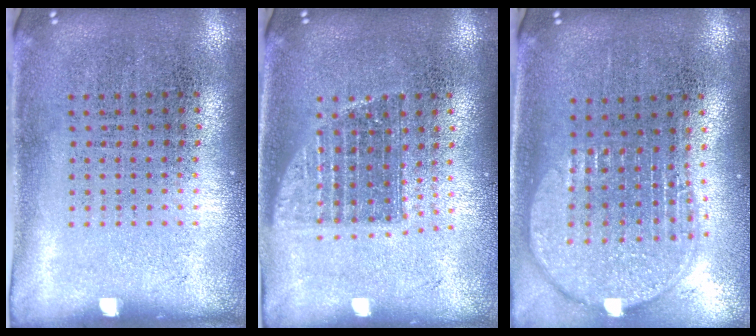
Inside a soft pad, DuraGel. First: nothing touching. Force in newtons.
{"total": 1.2, "press": 1.0, "slide": 0.7}
{"total": 2.0, "press": 1.7, "slide": 1.1}